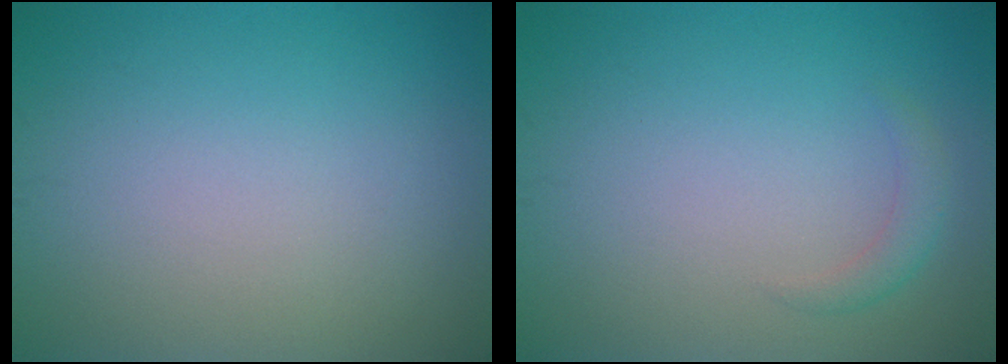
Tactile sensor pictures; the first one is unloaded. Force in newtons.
{"total": 1.3, "press": 1.3, "slide": 0.1}